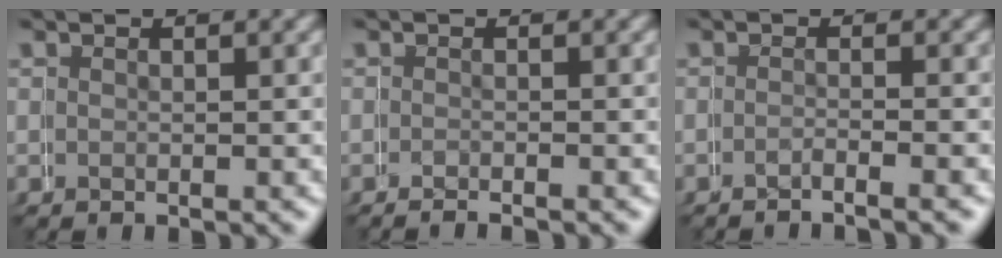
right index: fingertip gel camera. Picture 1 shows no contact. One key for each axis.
{"total": 1.6, "fx": -1.5, "fy": 0.3, "fz": 0.1, "tx": 0.003, "ty": -0.004, "tz": -0.021}
{"total": 3.0, "fx": -2.9, "fy": 0.1, "fz": 0.8, "tx": -0.004, "ty": -0.001, "tz": -0.042}